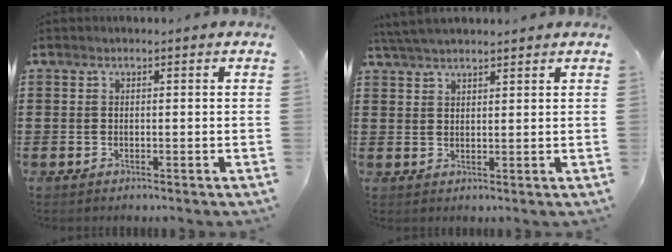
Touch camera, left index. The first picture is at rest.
{"total": 3.6, "force": [3.3, 0.4, 1.3], "torque": [-0.034, 0.000, 0.063]}